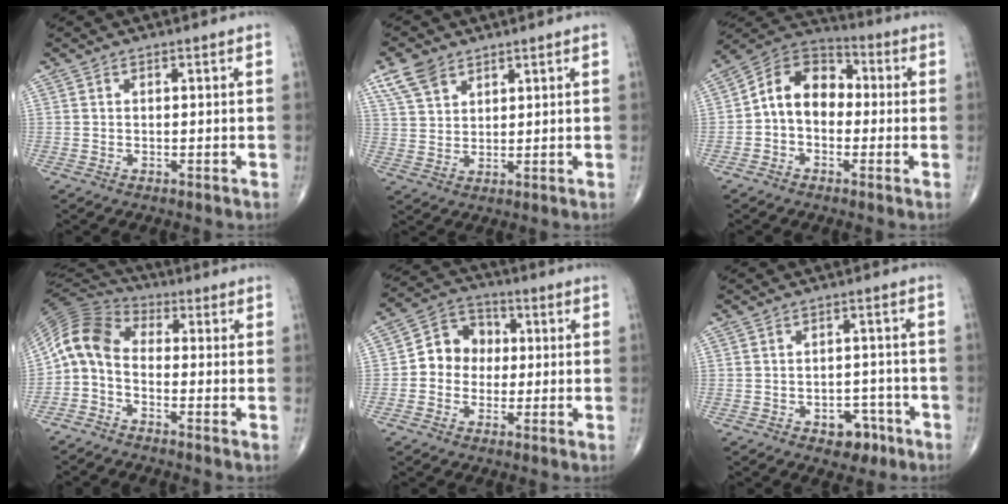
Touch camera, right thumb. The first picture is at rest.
{"total": 6.4, "force": [4.1, 3.9, 2.9], "torque": [-0.049, -0.012, 0.088]}
{"total": 11.0, "force": [-0.7, 8.2, 7.3], "torque": [-0.096, 0.040, -0.031]}
{"total": 8.6, "force": [-1.7, 5.6, 6.3], "torque": [-0.118, 0.043, -0.056]}
{"total": 8.6, "force": [-0.1, 7.6, 4.1], "torque": [-0.035, 0.028, -0.017]}
{"total": 5.4, "force": [-3.0, 3.7, 2.7], "torque": [-0.009, 0.028, -0.036]}